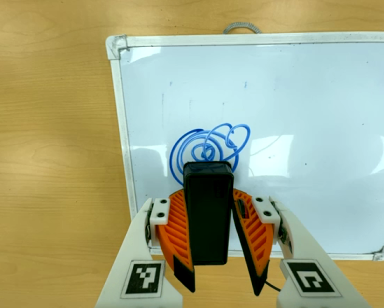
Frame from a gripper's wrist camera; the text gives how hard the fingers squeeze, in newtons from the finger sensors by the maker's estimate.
{"total": 7.4, "left": 6.7, "right": 8.2}